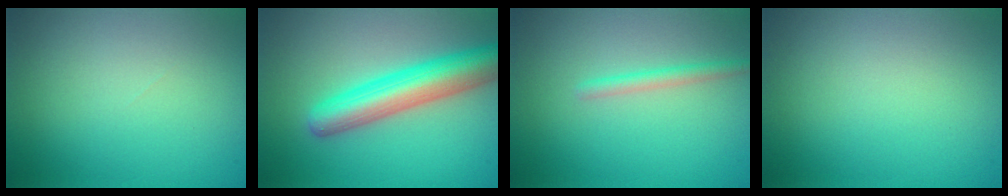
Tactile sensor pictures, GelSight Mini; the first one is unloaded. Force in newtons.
{"total": 6.9, "press": 6.9, "slide": 0.2}
{"total": 1.5, "press": 1.5, "slide": 0.1}
{"total": 0.0}